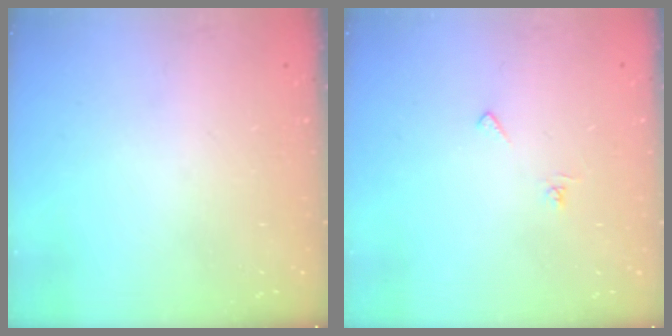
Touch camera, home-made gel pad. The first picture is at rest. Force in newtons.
{"total": 4.3, "press": 4.3, "slide": 0.4}